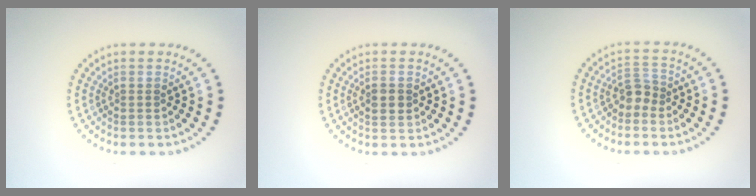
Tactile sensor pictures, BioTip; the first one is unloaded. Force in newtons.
{"total": 1.6, "press": 1.6, "slide": 0.2}
{"total": 1.7, "press": 1.4, "slide": 0.9}